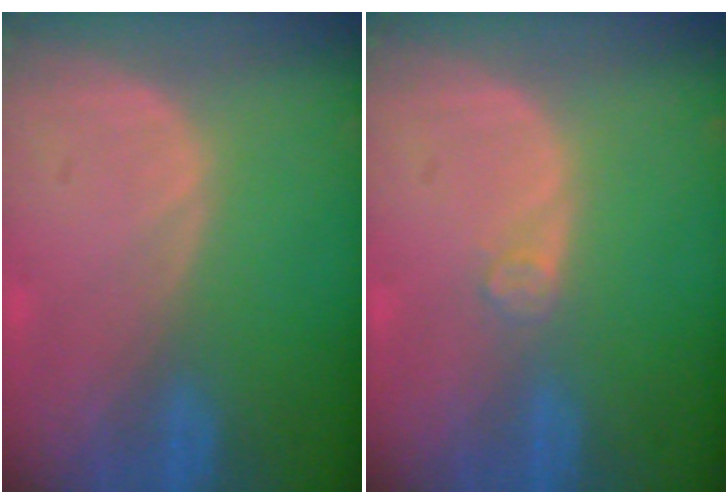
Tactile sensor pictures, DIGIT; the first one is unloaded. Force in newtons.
{"total": 1.5, "press": 1.5, "slide": 0.2}